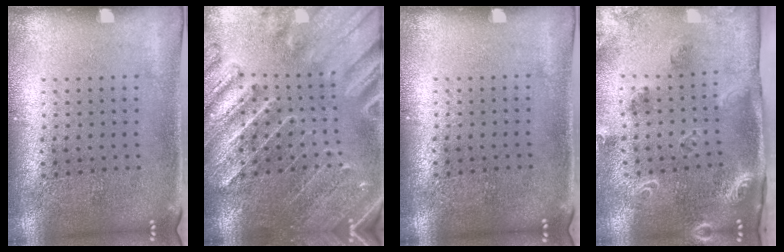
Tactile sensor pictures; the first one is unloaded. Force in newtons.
{"total": 3.0, "press": 2.9, "slide": 0.9}
{"total": 0.0}
{"total": 1.8, "press": 1.7, "slide": 0.5}